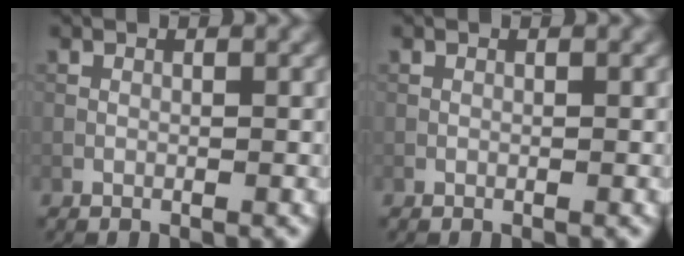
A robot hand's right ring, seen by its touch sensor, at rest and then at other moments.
{"total": 0.0}